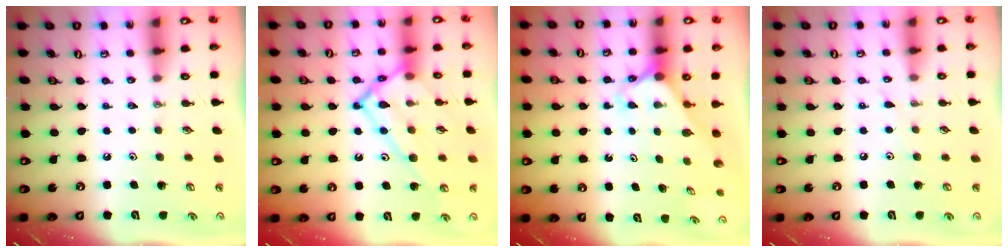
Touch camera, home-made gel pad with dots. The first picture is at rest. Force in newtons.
{"total": 19.1, "press": 19.0, "slide": 1.9}
{"total": 2.3, "press": 2.3, "slide": 0.2}
{"total": 3.0, "press": 3.0, "slide": 0.4}